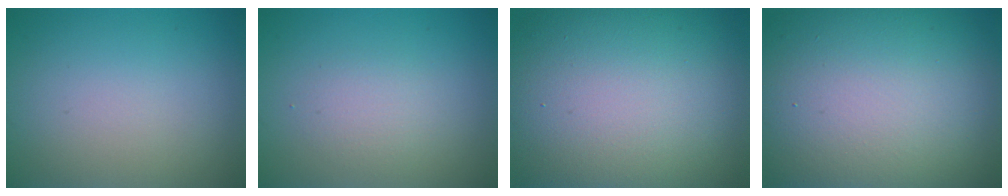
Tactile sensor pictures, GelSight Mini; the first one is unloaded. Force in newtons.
{"total": 1.6, "press": 1.6, "slide": 0.1}
{"total": 18.8, "press": 18.7, "slide": 1.3}
{"total": 18.5, "press": 18.4, "slide": 1.2}